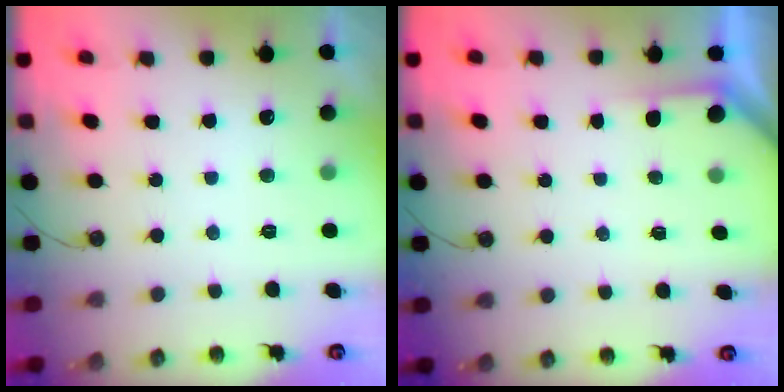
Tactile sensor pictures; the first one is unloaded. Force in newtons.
{"total": 2.2, "press": 2.2, "slide": 0.3}